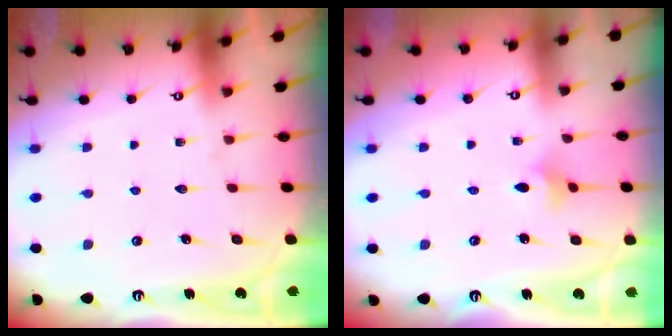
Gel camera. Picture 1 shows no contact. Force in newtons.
{"total": 3.4, "press": 3.4, "slide": 0.7}